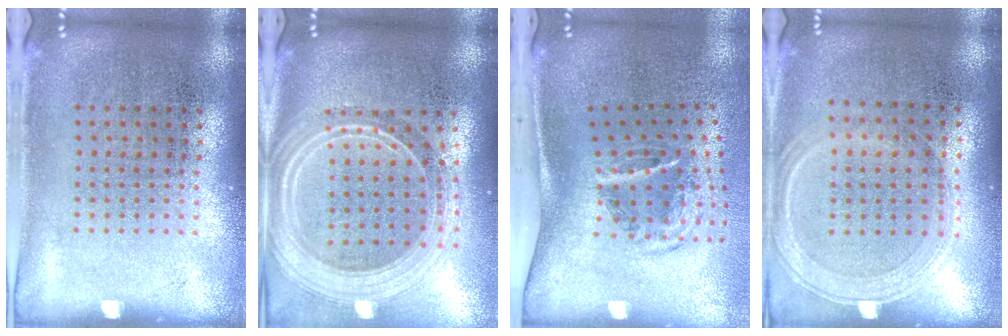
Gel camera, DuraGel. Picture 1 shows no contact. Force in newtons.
{"total": 2.7, "press": 2.2, "slide": 1.4}
{"total": 2.1, "press": 1.2, "slide": 1.7}
{"total": 0.6, "press": 0.5, "slide": 0.2}